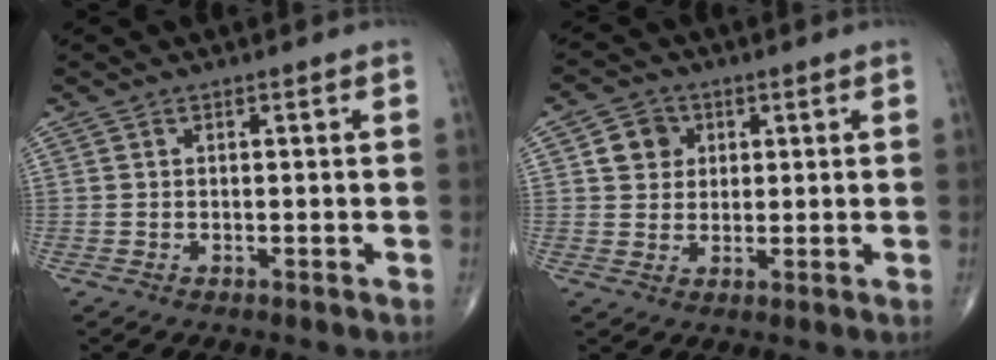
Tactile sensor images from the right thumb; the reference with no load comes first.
{"total": 5.3, "force": [1.7, 4.7, 1.9], "torque": [-0.007, -0.003, 0.027]}